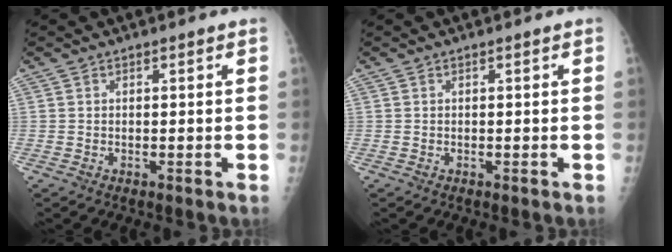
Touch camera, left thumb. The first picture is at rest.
{"total": 0.0}